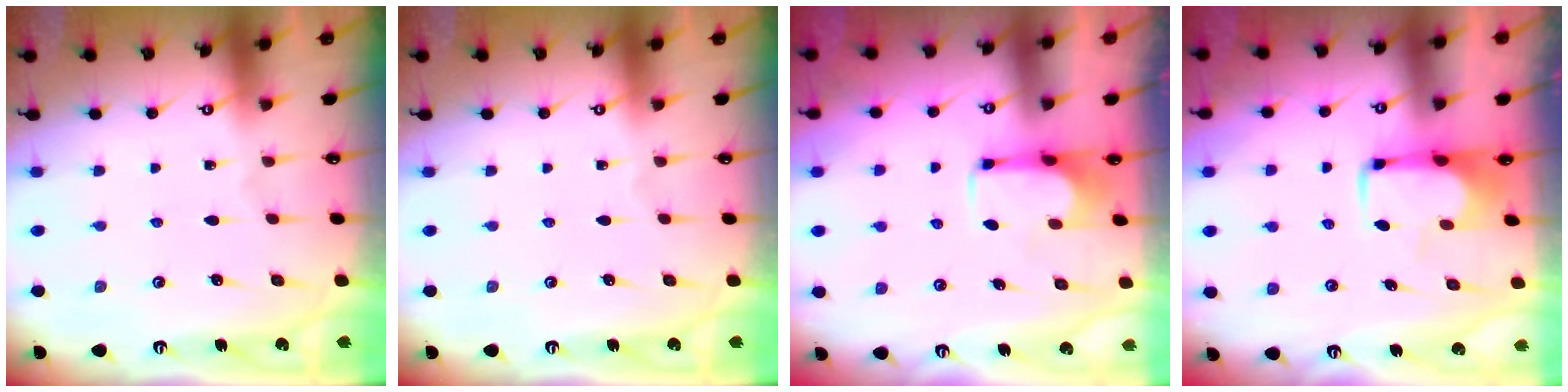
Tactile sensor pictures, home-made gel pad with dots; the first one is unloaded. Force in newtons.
{"total": 0.0}
{"total": 2.1, "press": 1.9, "slide": 0.8}
{"total": 1.6, "press": 1.5, "slide": 0.4}